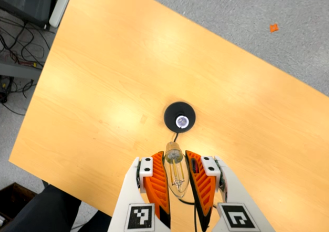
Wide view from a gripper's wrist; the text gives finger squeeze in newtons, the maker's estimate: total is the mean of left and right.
{"total": 20.7, "left": 22.4, "right": 19.0}